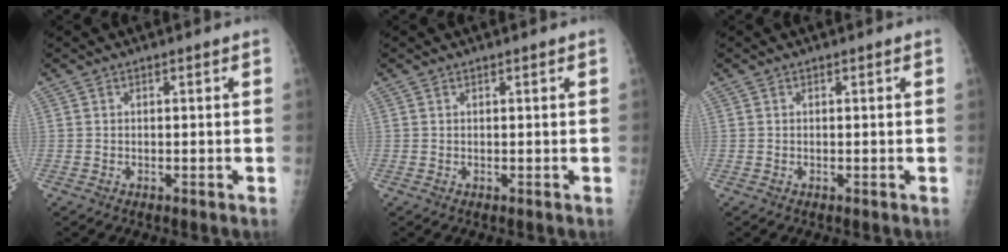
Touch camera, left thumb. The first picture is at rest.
{"total": 0.0}
{"total": 0.0}